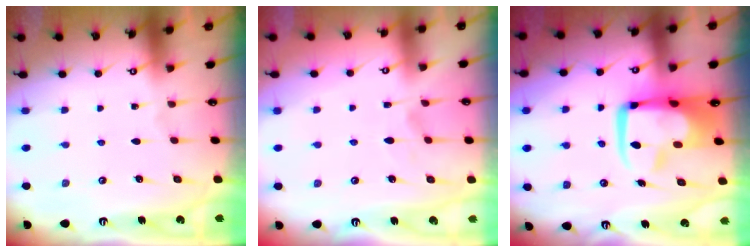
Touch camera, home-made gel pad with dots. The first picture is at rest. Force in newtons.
{"total": 2.4, "press": 2.1, "slide": 1.1}
{"total": 13.2, "press": 13.0, "slide": 1.9}